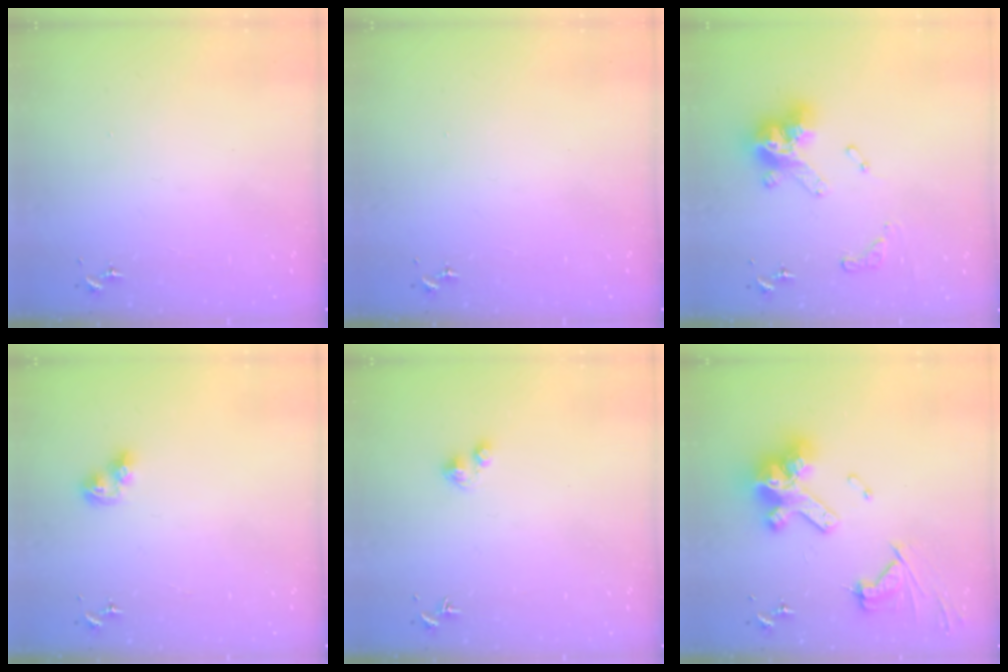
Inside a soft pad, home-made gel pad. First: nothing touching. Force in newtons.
{"total": 0.0}
{"total": 16.1, "press": 16.1, "slide": 1.6}
{"total": 6.4, "press": 6.4, "slide": 0.3}
{"total": 2.6, "press": 2.6, "slide": 0.3}
{"total": 20.0, "press": 19.8, "slide": 2.4}